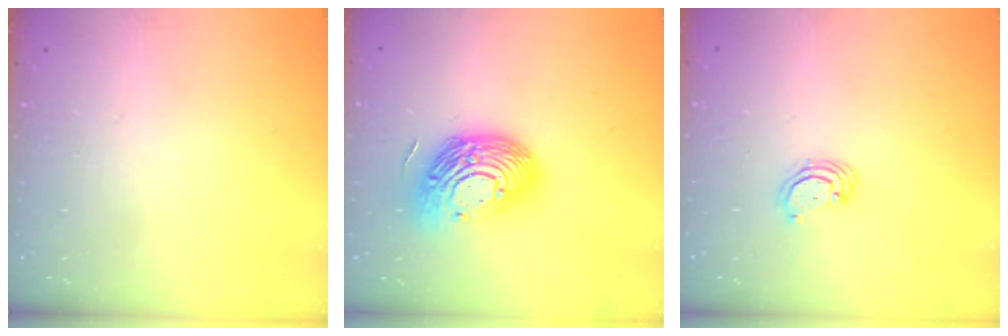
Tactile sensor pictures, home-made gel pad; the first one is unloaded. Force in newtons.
{"total": 17.9, "press": 17.9, "slide": 1.2}
{"total": 2.5, "press": 2.5, "slide": 0.2}